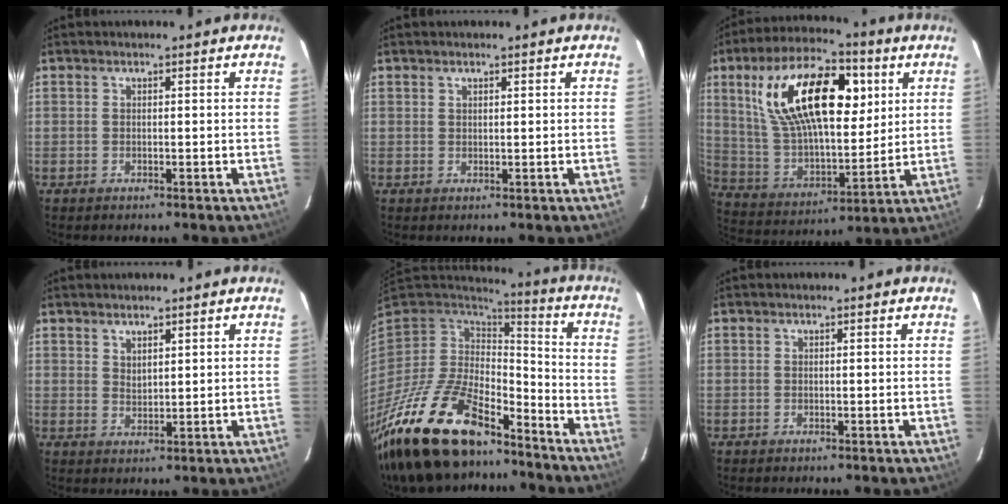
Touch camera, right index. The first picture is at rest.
{"total": 0.6, "force": [0.5, 0.3, 0.2], "torque": [-0.004, 0.002, 0.009]}
{"total": 24.2, "force": [8.7, 11.5, 19.4], "torque": [-0.366, 0.024, 0.160]}
{"total": 2.5, "force": [1.9, 1.1, 1.0], "torque": [-0.015, -0.001, 0.035]}
{"total": 27.0, "force": [-18.9, 10.4, 16.3], "torque": [-0.329, -0.035, -0.321]}
{"total": 0.0}